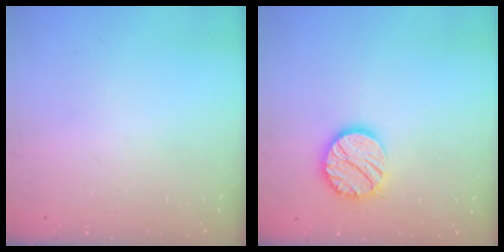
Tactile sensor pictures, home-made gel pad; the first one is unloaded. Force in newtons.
{"total": 12.5, "press": 12.5, "slide": 0.6}